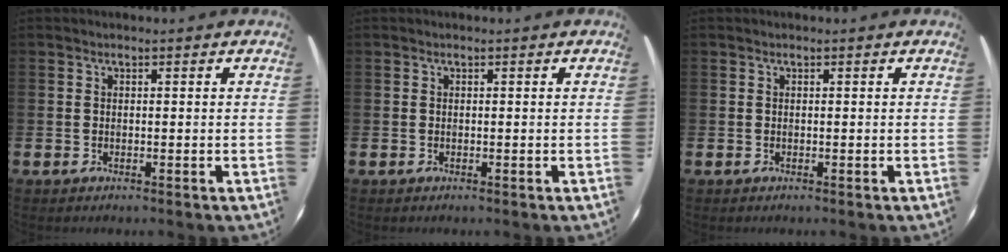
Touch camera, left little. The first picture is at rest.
{"total": 0.0}
{"total": 0.0}